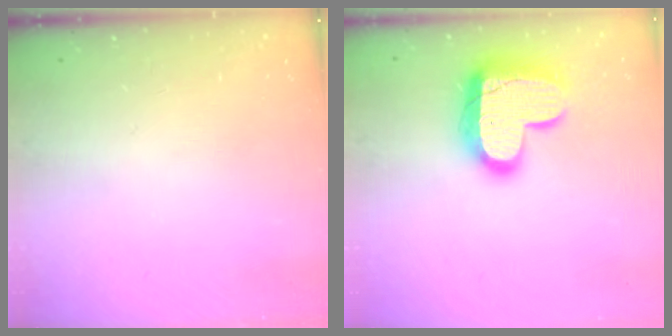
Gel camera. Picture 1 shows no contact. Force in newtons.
{"total": 18.0, "press": 17.9, "slide": 1.3}